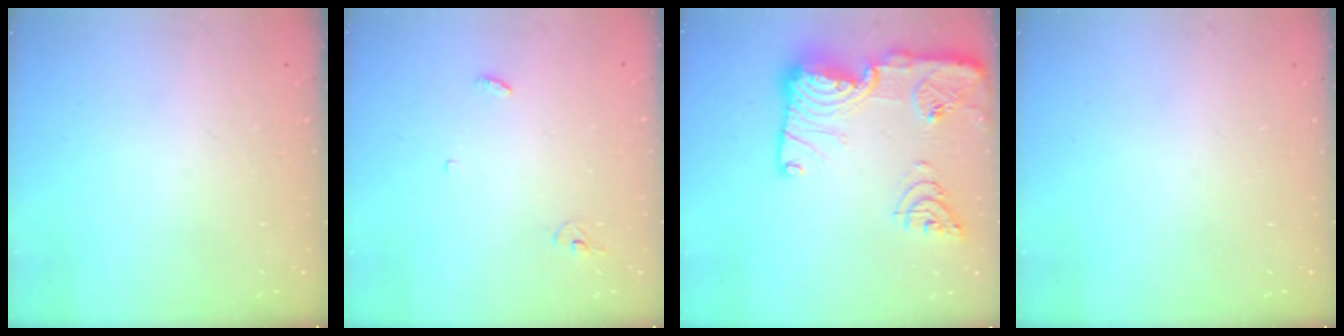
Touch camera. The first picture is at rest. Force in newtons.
{"total": 3.2, "press": 3.2, "slide": 0.2}
{"total": 24.5, "press": 23.7, "slide": 6.1}
{"total": 0.0}